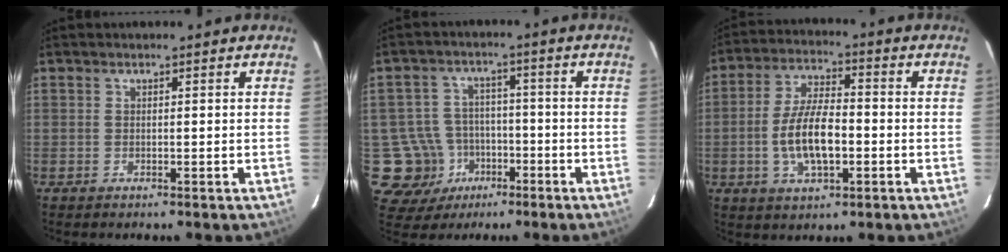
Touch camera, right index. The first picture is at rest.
{"total": 10.3, "force": [-4.1, 9.4, 1.4], "torque": [-0.057, 0.027, -0.051]}
{"total": 10.6, "force": [-2.3, 4.1, 9.5], "torque": [-0.190, 0.004, -0.038]}